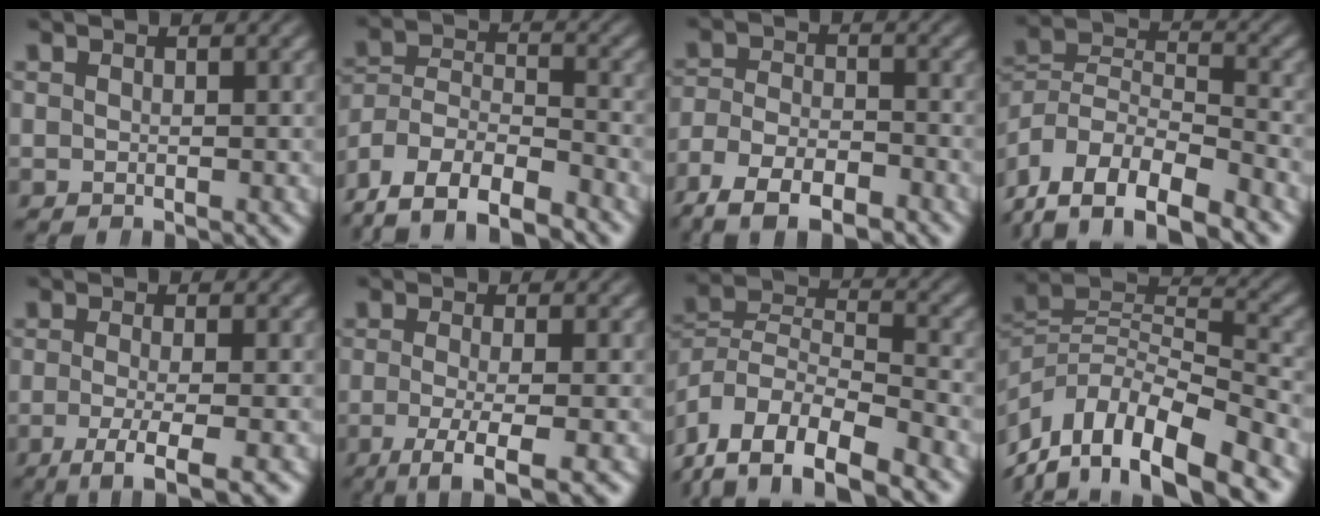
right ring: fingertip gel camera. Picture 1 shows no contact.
{"total": 11.5, "force": [-5.8, 8.8, 4.6], "torque": [-0.126, -0.052, -0.094]}
{"total": 7.1, "force": [-4.7, 3.9, 3.6], "torque": [-0.077, -0.027, -0.066]}
{"total": 10.4, "force": [-3.7, 8.0, 5.6], "torque": [-0.134, -0.037, -0.059]}
{"total": 5.5, "force": [-3.5, 1.3, 4.0], "torque": [-0.078, -0.034, -0.042]}
{"total": 6.4, "force": [-4.4, 1.6, 4.3], "torque": [-0.084, -0.040, -0.053]}
{"total": 9.6, "force": [-2.7, 7.3, 5.6], "torque": [-0.126, -0.021, -0.048]}
{"total": 12.8, "force": [-3.5, 9.0, 8.4], "torque": [-0.171, -0.043, -0.042]}